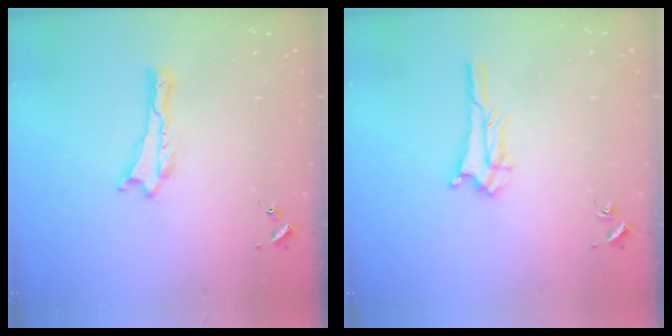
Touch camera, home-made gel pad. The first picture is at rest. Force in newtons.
{"total": 2.3, "press": 2.2, "slide": 0.2}